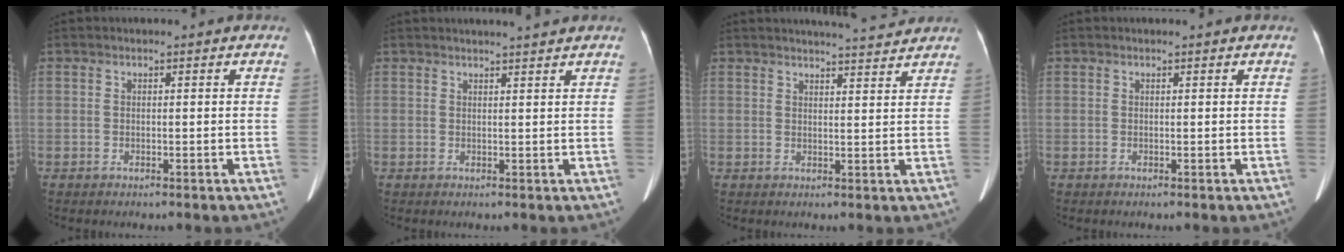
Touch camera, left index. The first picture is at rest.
{"total": 4.2, "force": [3.9, -0.4, 1.7], "torque": [-0.024, 0.011, 0.048]}
{"total": 7.0, "force": [6.7, 0.1, 2.1], "torque": [-0.038, 0.001, 0.082]}
{"total": 0.7, "force": [0.7, 0.1, 0.2], "torque": [-0.006, 0.007, 0.007]}